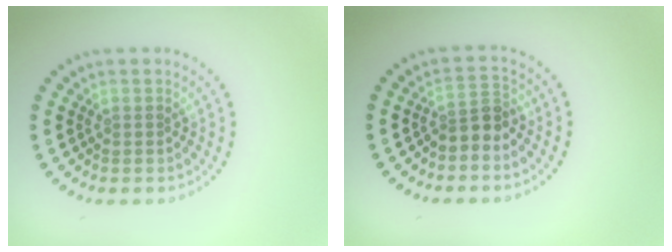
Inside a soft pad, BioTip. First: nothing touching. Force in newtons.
{"total": 2.2, "press": 1.8, "slide": 1.4}